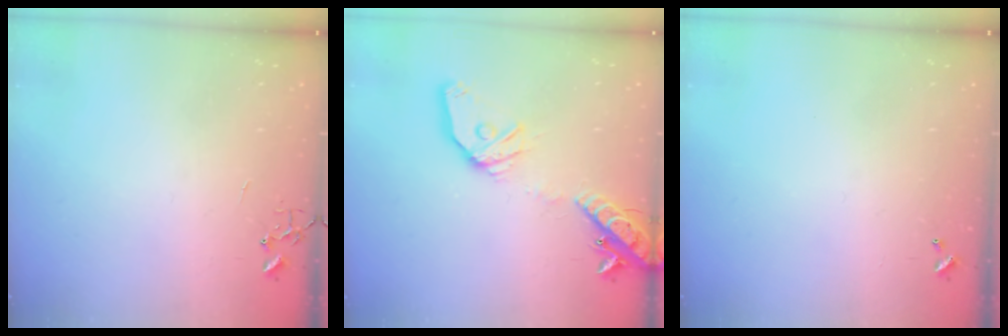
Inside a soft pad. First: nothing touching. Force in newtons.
{"total": 17.4, "press": 17.1, "slide": 3.1}
{"total": 0.0}